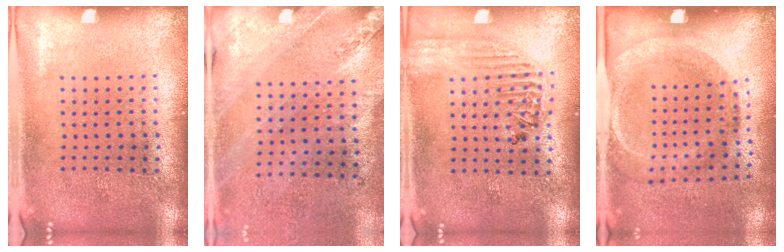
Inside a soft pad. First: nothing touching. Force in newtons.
{"total": 2.4, "press": 2.1, "slide": 1.3}
{"total": 1.8, "press": 1.7, "slide": 0.7}
{"total": 1.9, "press": 1.2, "slide": 1.5}